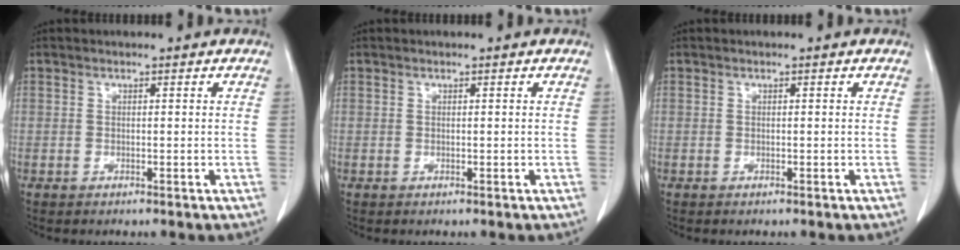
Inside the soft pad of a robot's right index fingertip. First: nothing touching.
{"total": 0.0}
{"total": 0.0}